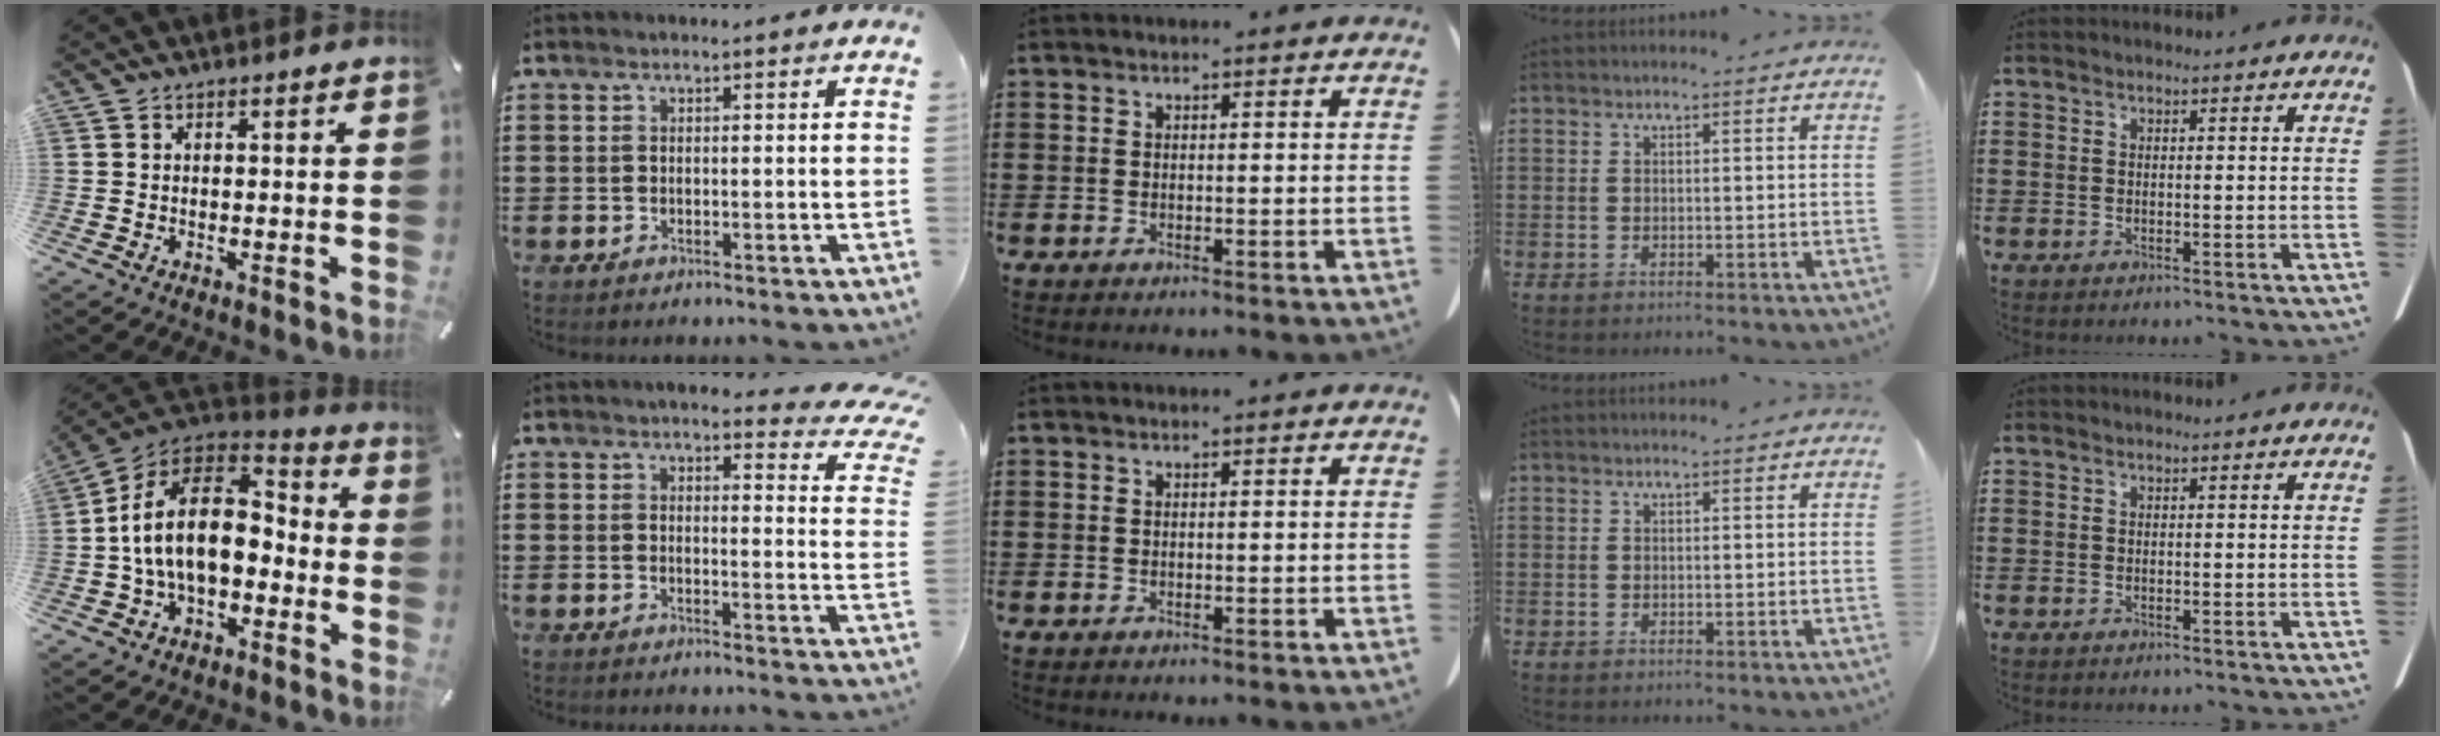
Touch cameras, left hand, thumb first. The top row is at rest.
{"thumb": {"total": 17.9, "force": [-1.3, 11.5, 13.7], "torque": [-0.274, 0.018, -0.027]}, "index": {"total": 4.6, "force": [4.1, 0.6, 2.1], "torque": [-0.041, -0.021, 0.068]}}